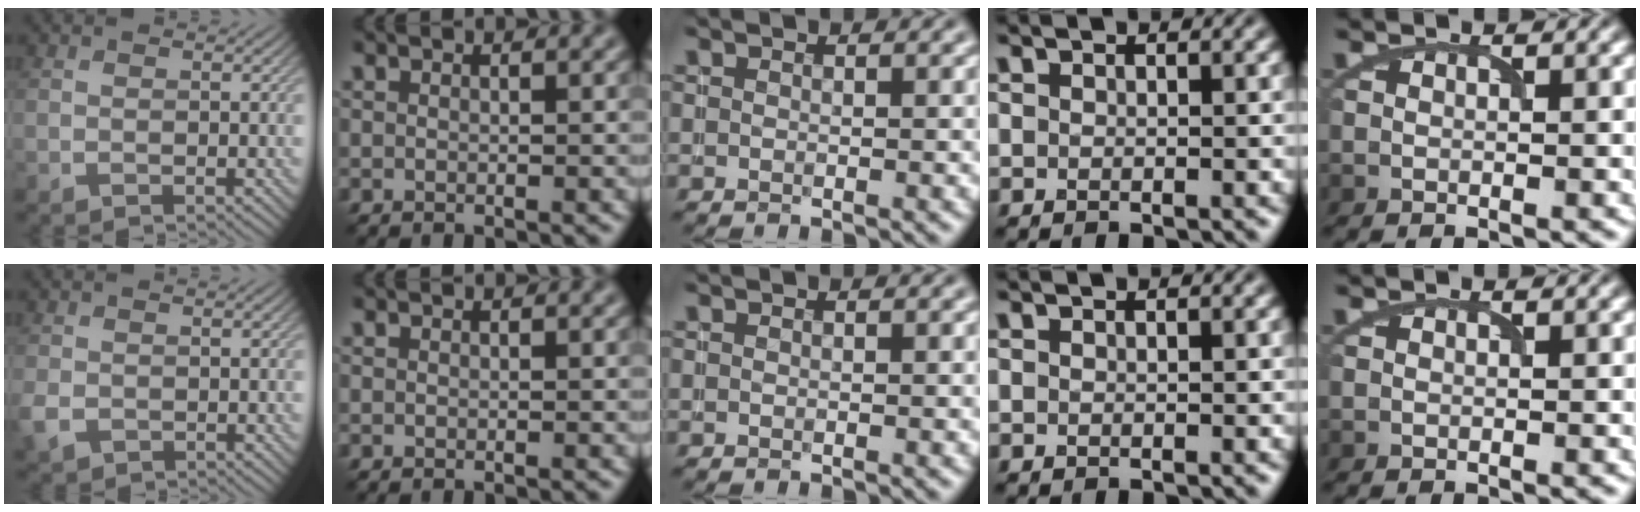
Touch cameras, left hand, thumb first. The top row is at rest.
{"thumb": {"total": 2.8, "force": [-1.0, 2.2, 1.5], "torque": [-0.044, -0.014, -0.022]}}